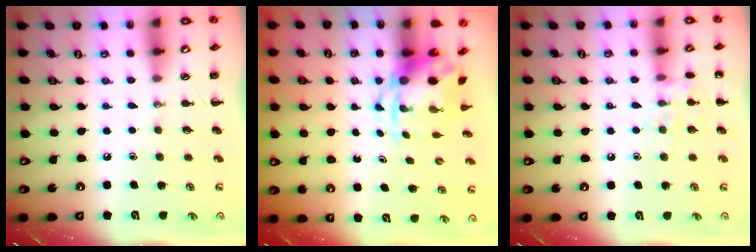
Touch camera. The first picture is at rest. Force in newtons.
{"total": 3.7, "press": 3.6, "slide": 0.8}
{"total": 8.5, "press": 8.4, "slide": 1.2}